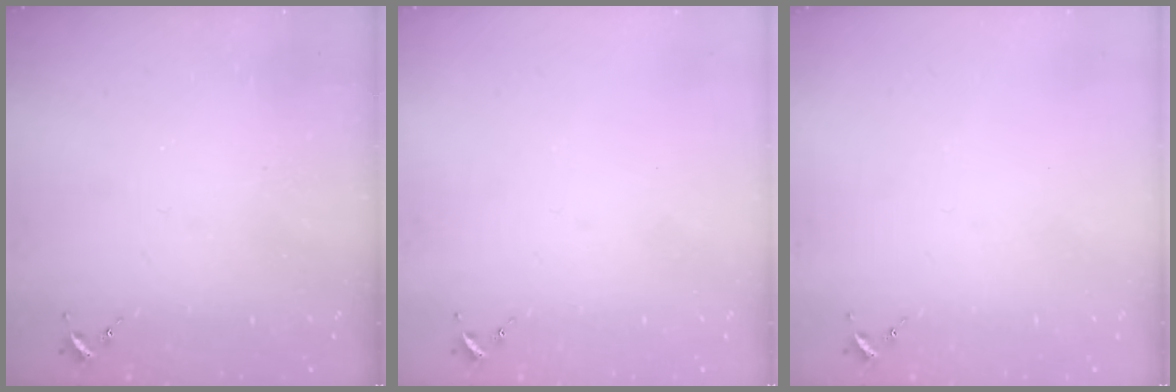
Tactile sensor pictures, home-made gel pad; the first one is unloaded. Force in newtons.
{"total": 0.0}
{"total": 0.0}